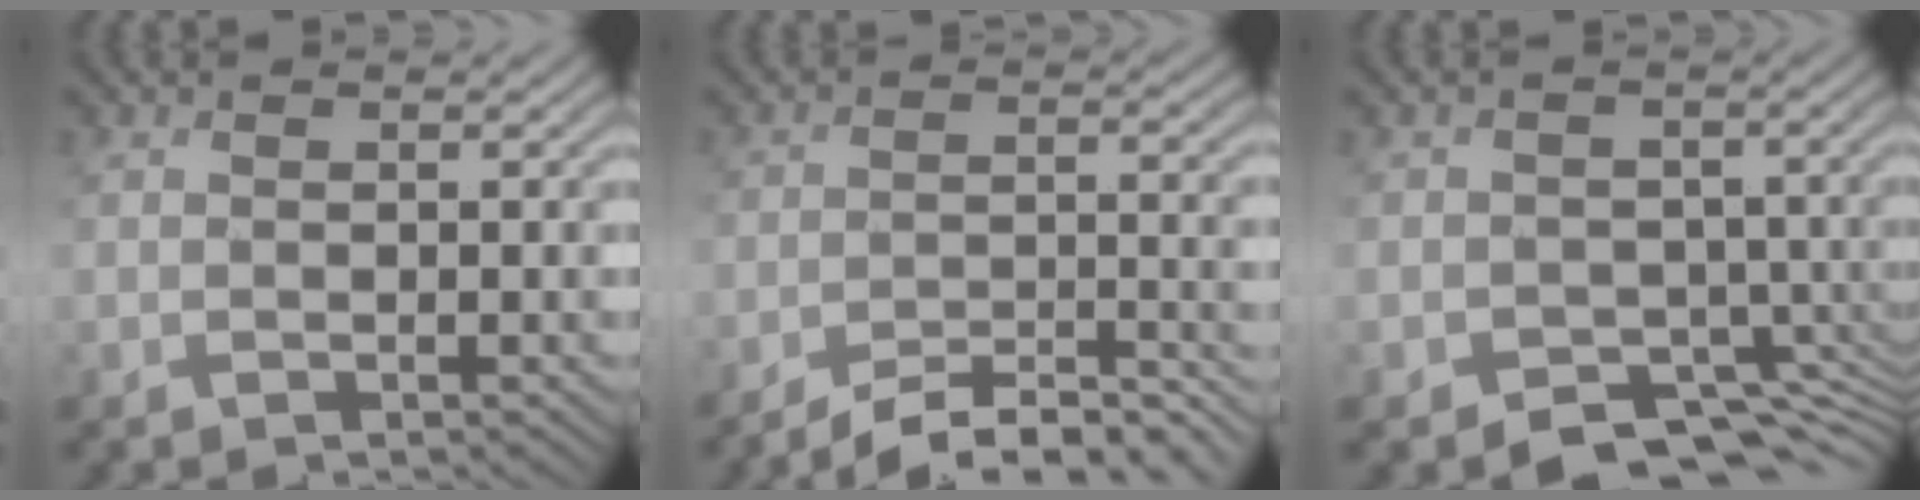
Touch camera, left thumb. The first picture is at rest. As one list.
[{"total": 7.3, "force": [-6.9, 0.9, 2.1], "torque": [-0.024, 0.001, -0.109]}, {"total": 5.9, "force": [-3.4, 4.4, 1.8], "torque": [-0.017, -0.036, -0.056]}]